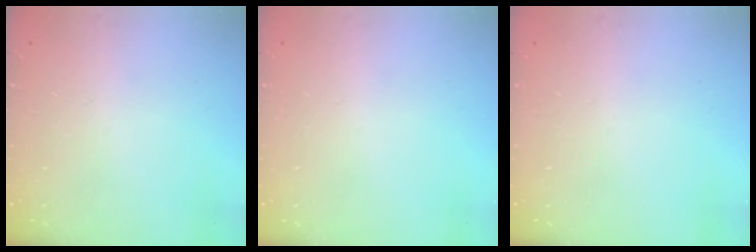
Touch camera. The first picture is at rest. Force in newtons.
{"total": 0.0}
{"total": 0.0}